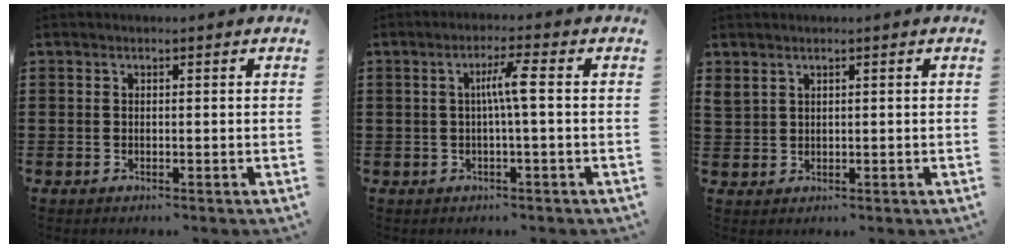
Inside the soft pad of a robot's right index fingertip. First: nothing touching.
{"total": 4.1, "force": [0.0, -0.1, 4.1], "torque": [-0.080, 0.000, -0.005]}
{"total": 1.5, "force": [1.3, 0.7, 0.4], "torque": [-0.011, 0.000, 0.025]}